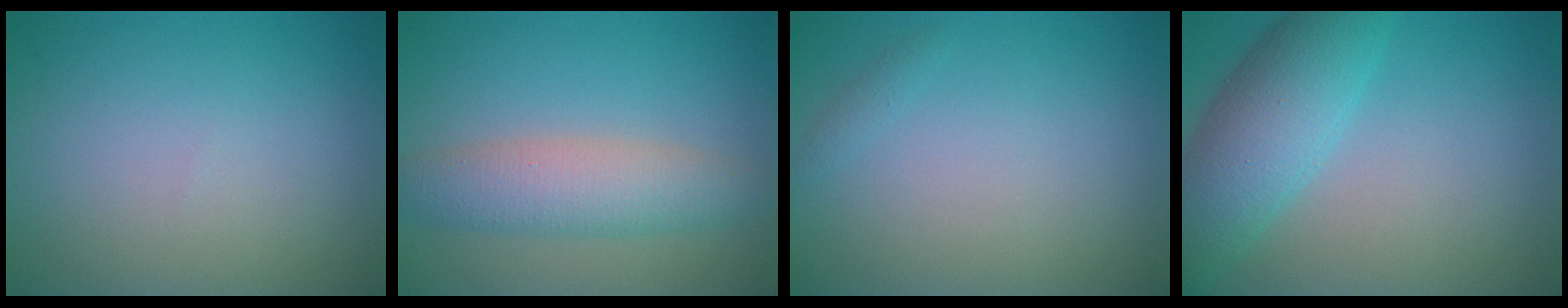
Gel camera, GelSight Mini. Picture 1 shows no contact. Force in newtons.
{"total": 4.6, "press": 4.6, "slide": 0.1}
{"total": 0.6, "press": 0.6, "slide": 0.0}
{"total": 6.7, "press": 6.7, "slide": 0.3}